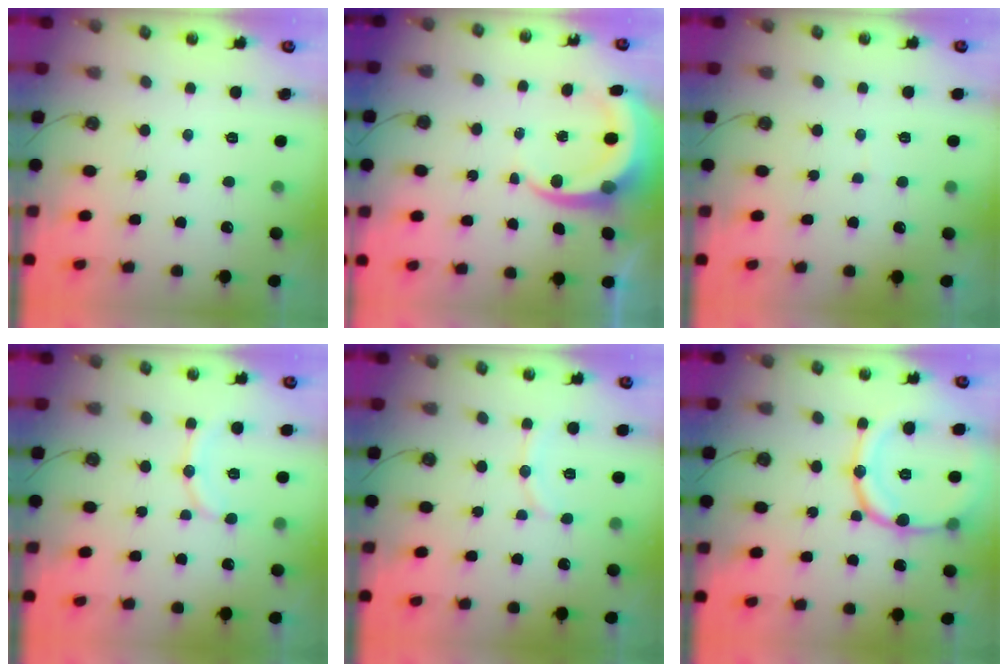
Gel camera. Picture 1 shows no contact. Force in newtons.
{"total": 6.3, "press": 6.3, "slide": 0.8}
{"total": 2.6, "press": 2.0, "slide": 1.6}
{"total": 9.7, "press": 9.3, "slide": 2.9}
{"total": 8.1, "press": 7.8, "slide": 2.1}
{"total": 18.3, "press": 18.2, "slide": 1.9}